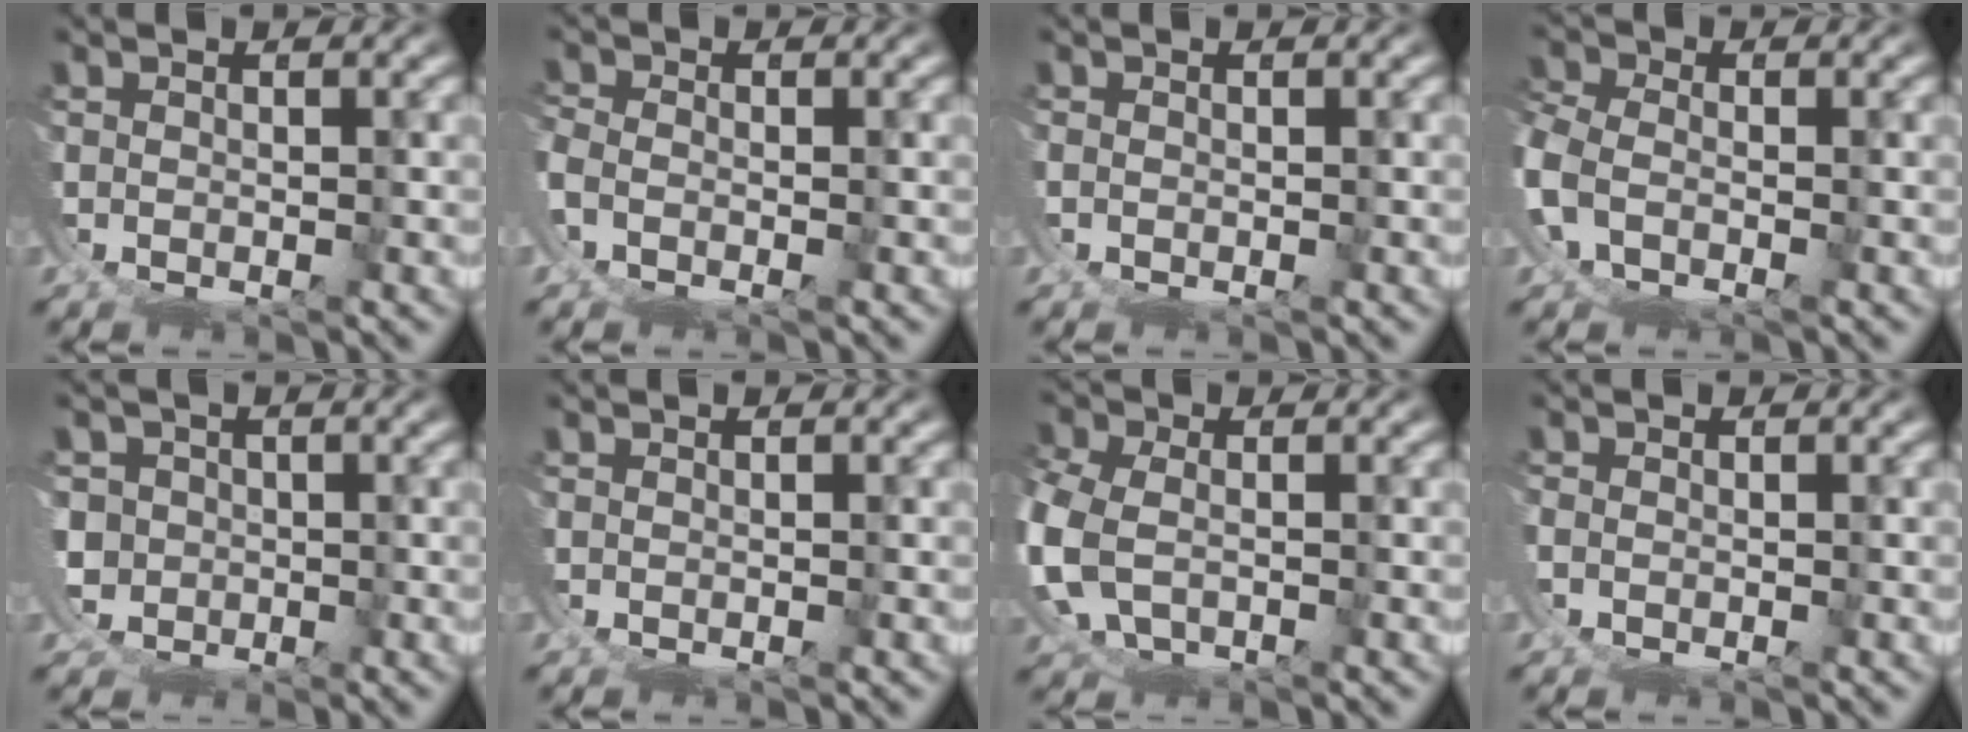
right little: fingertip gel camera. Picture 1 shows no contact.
{"total": 2.8, "force": [-1.5, 2.1, 1.2], "torque": [-0.048, -0.020, -0.017]}
{"total": 0.7, "force": [-0.2, 0.6, 0.2], "torque": [-0.006, -0.004, -0.004]}
{"total": 4.7, "force": [-1.5, 4.0, 2.0], "torque": [-0.089, -0.026, -0.018]}
{"total": 2.0, "force": [0.3, 1.7, -1.1], "torque": [0.001, -0.029, 0.019]}
{"total": 0.0}
{"total": 3.0, "force": [0.1, 2.7, 1.2], "torque": [-0.087, -0.019, 0.014]}
{"total": 1.2, "force": [-0.6, 1.0, 0.3], "torque": [-0.013, -0.008, -0.009]}